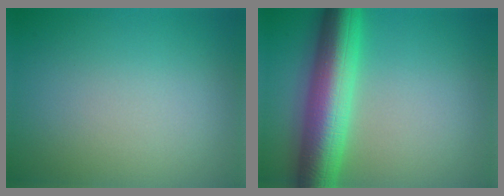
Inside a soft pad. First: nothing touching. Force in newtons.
{"total": 8.9, "press": 8.9, "slide": 0.1}